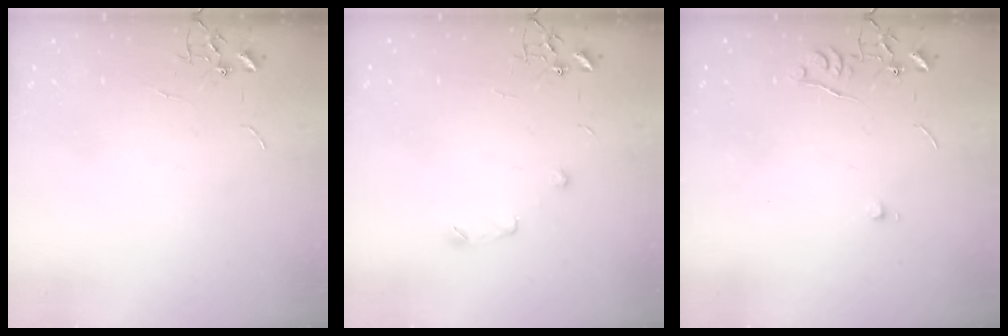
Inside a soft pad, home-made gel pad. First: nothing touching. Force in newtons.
{"total": 4.8, "press": 4.8, "slide": 0.7}
{"total": 5.2, "press": 5.2, "slide": 0.6}